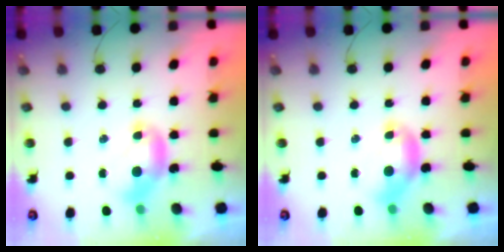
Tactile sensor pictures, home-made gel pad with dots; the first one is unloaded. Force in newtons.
{"total": 0.0}